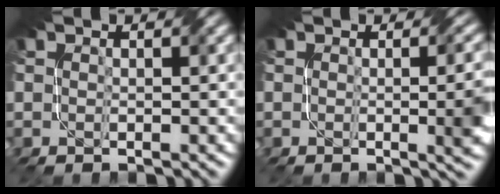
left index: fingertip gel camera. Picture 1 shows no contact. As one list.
[{"total": 5.1, "force": [-0.3, 1.8, 4.7], "torque": [-0.040, -0.002, -0.002]}]